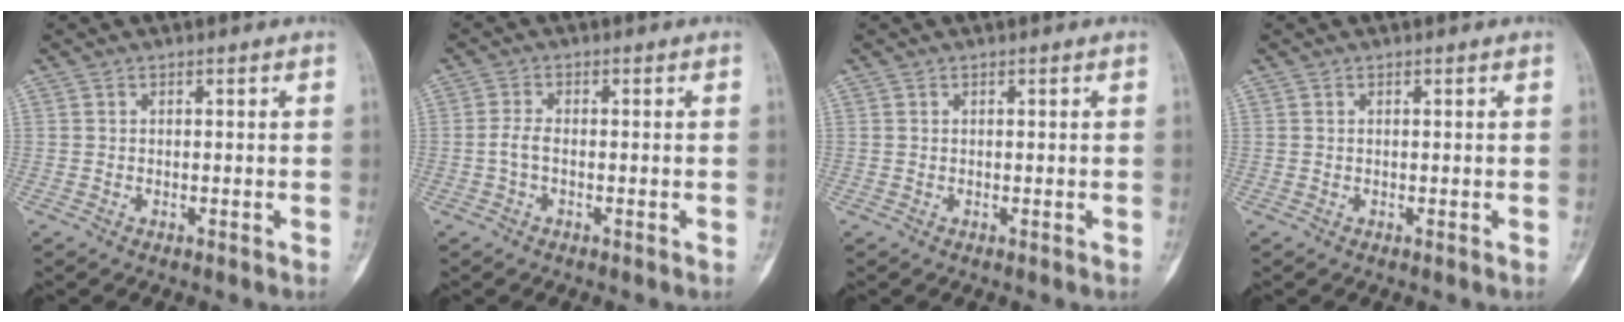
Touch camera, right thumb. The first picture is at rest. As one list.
[{"total": 2.4, "force": [-0.5, 1.1, 2.0], "torque": [-0.047, 0.003, -0.013]}, {"total": 0.0}, {"total": 0.0}]